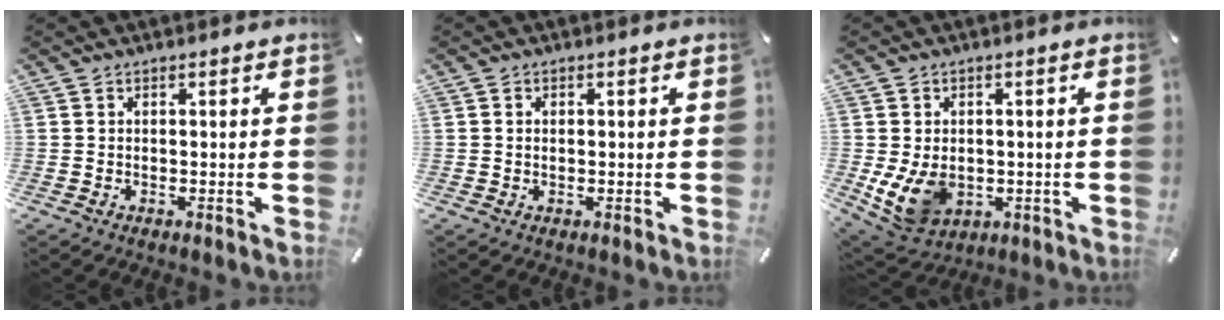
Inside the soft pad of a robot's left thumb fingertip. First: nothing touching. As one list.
[{"total": 0.8, "force": [-0.1, 0.7, 0.5], "torque": [-0.013, 0.004, -0.003]}, {"total": 9.0, "force": [-1.3, 7.2, 5.2], "torque": [-0.112, 0.003, -0.020]}]